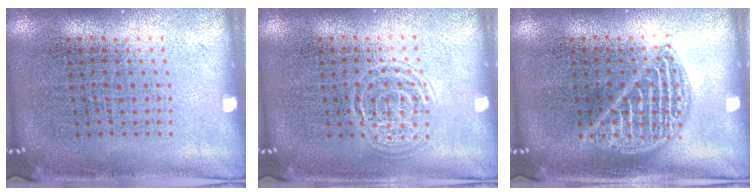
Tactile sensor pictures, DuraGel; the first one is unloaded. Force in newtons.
{"total": 1.5, "press": 1.5, "slide": 0.3}
{"total": 2.3, "press": 2.2, "slide": 0.3}